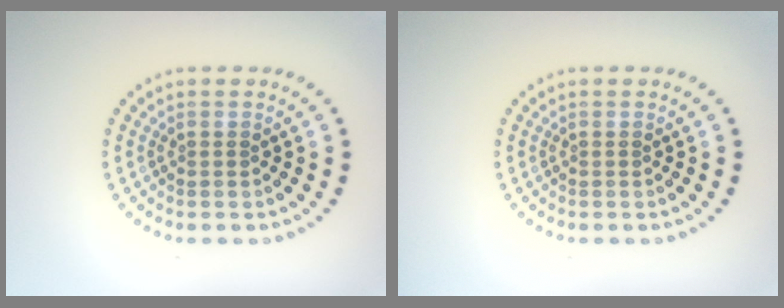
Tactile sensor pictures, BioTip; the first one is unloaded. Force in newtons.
{"total": 0.0}